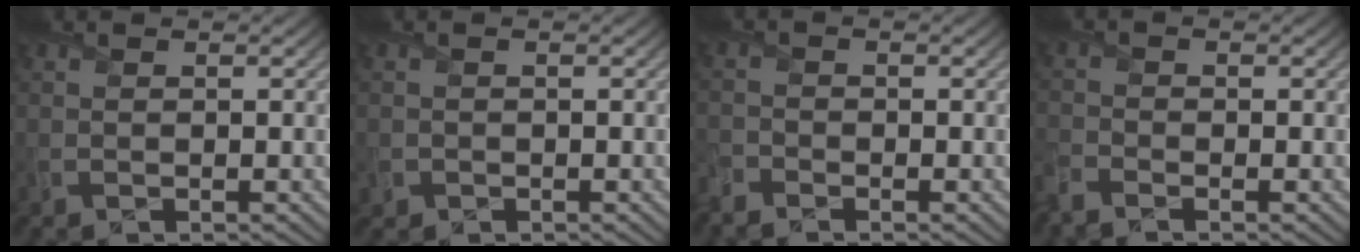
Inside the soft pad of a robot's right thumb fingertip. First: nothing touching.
{"total": 1.0, "force": [-0.5, 0.9, 0.0], "torque": [0.004, -0.007, -0.012]}
{"total": 2.2, "force": [-2.0, 0.7, 0.5], "torque": [-0.013, -0.009, -0.054]}
{"total": 2.9, "force": [-2.6, 0.9, 1.2], "torque": [-0.033, -0.014, -0.067]}